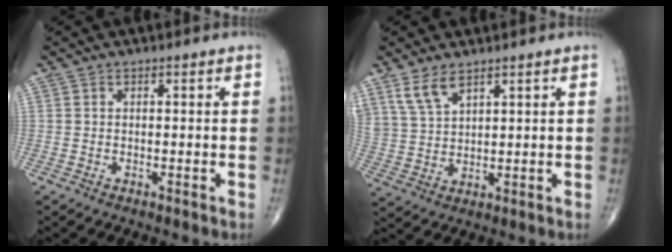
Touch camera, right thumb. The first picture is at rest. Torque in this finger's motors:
{"motor_torque": [0.07, 0.11, 0.50, 0.53, 0.06]}